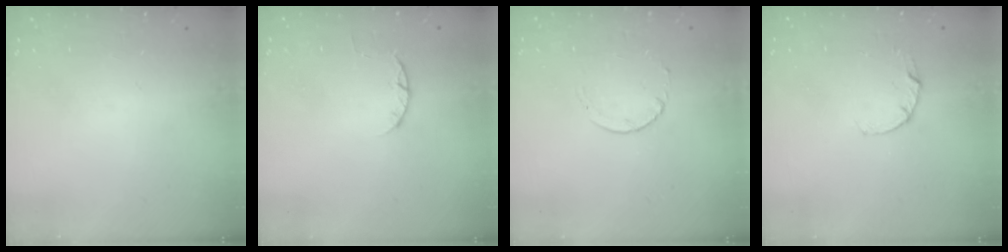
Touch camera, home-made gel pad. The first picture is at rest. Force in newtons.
{"total": 2.4, "press": 2.4, "slide": 0.4}
{"total": 1.7, "press": 1.7, "slide": 0.2}
{"total": 3.2, "press": 3.2, "slide": 0.4}